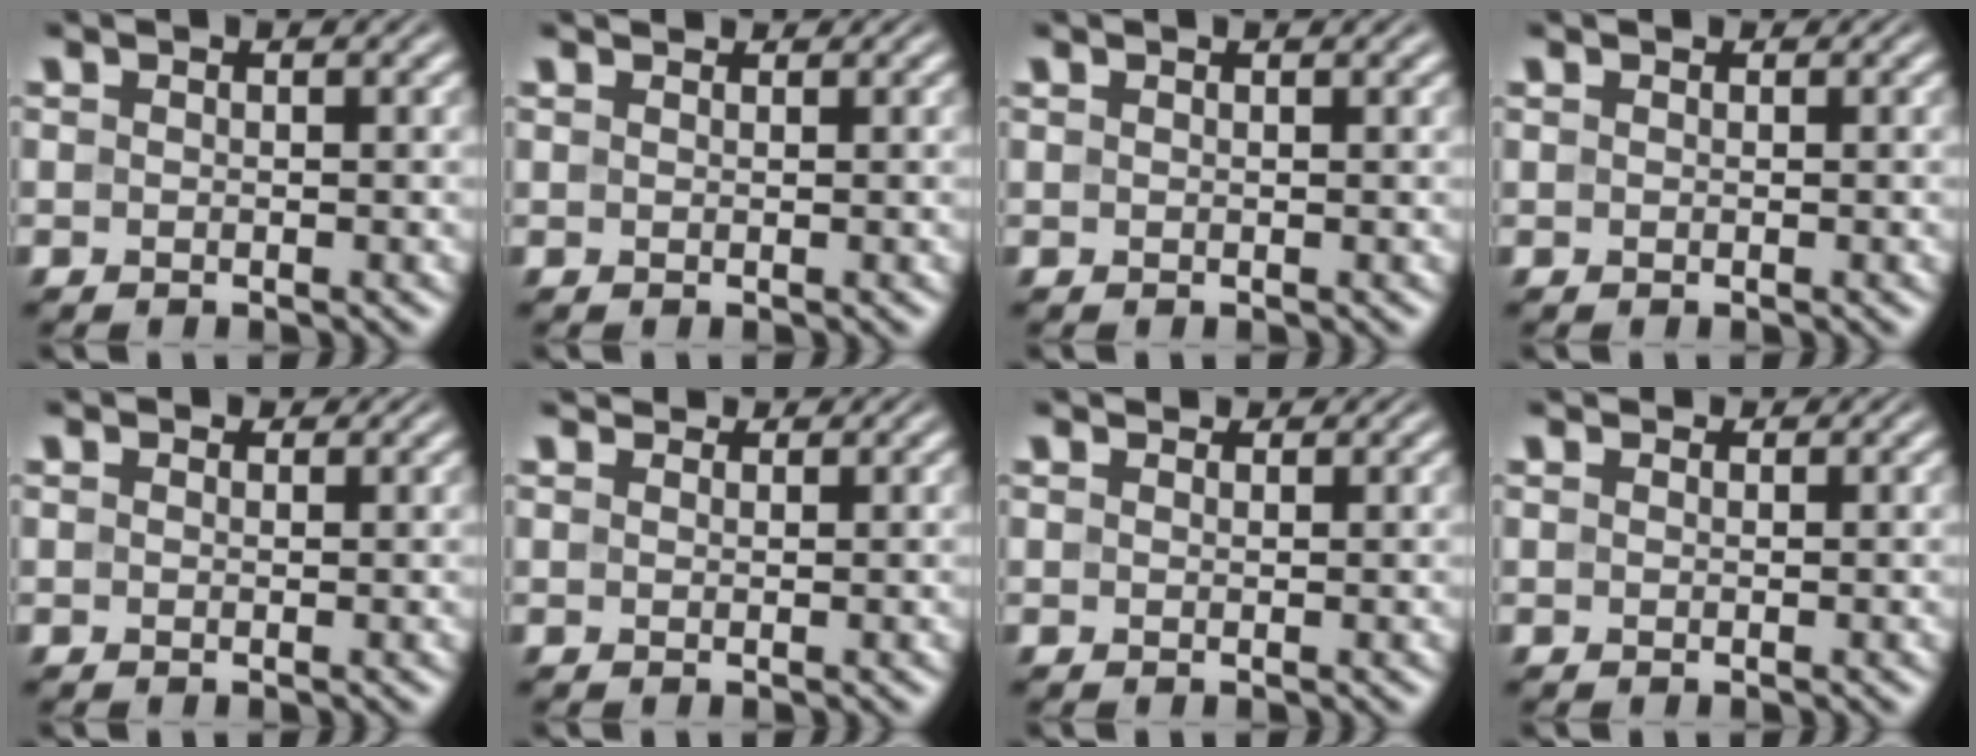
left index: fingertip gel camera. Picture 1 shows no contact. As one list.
[{"total": 1.4, "force": [1.3, 0.4, 0.4], "torque": [-0.013, -0.002, 0.014]}, {"total": 1.0, "force": [0.8, 0.2, 0.4], "torque": [-0.003, 0.000, 0.006]}, {"total": 0.5, "force": [0.4, 0.3, 0.1], "torque": [-0.002, -0.002, 0.002]}, {"total": 1.3, "force": [1.1, 0.6, 0.4], "torque": [-0.010, -0.003, 0.007]}, {"total": 2.7, "force": [2.4, 1.0, 0.9], "torque": [-0.021, -0.004, 0.035]}, {"total": 2.0, "force": [1.7, 0.7, 0.6], "torque": [-0.015, -0.003, 0.022]}, {"total": 1.6, "force": [1.4, 0.6, 0.4], "torque": [-0.012, -0.004, 0.013]}]